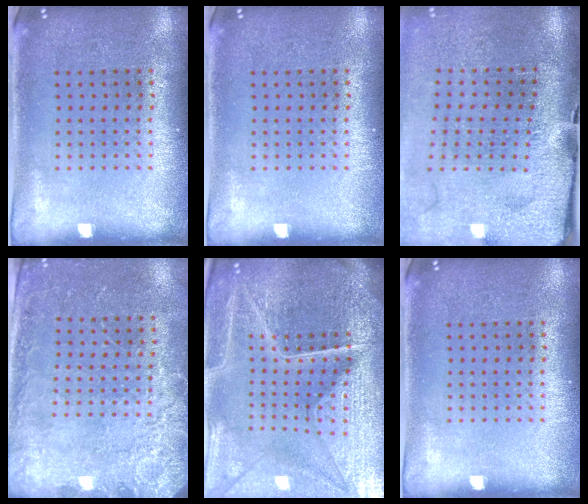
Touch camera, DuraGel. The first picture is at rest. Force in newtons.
{"total": 0.0}
{"total": 4.0, "press": 3.2, "slide": 2.4}
{"total": 2.4, "press": 2.4, "slide": 0.6}
{"total": 6.3, "press": 5.6, "slide": 2.8}
{"total": 0.0}